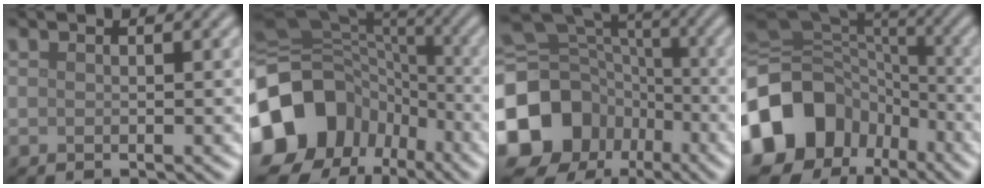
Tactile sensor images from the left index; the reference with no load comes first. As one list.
[{"total": 19.8, "force": [-6.5, 16.5, 8.8], "torque": [-0.207, -0.017, -0.127]}, {"total": 19.7, "force": [-7.9, 16.5, 7.4], "torque": [-0.182, -0.036, -0.154]}, {"total": 18.1, "force": [-6.8, 14.9, 7.8], "torque": [-0.198, -0.007, -0.138]}]